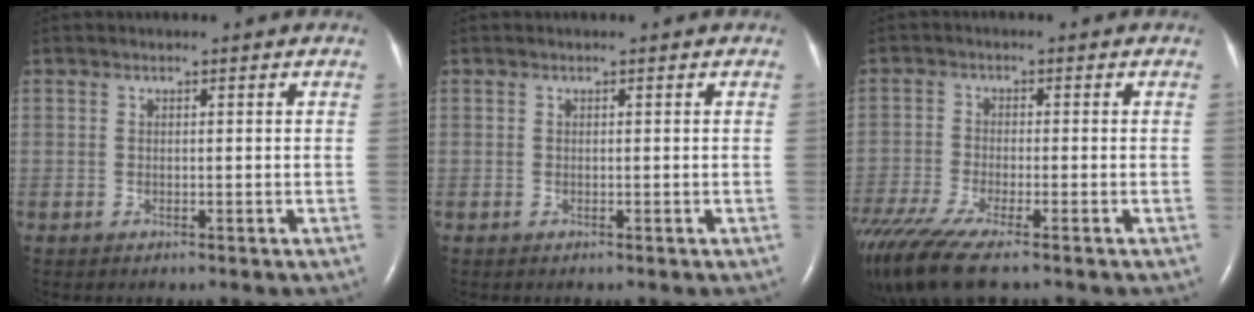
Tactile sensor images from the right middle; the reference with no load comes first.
{"total": 0.0}
{"total": 11.1, "force": [-8.4, 1.5, 7.0], "torque": [-0.137, -0.026, -0.150]}